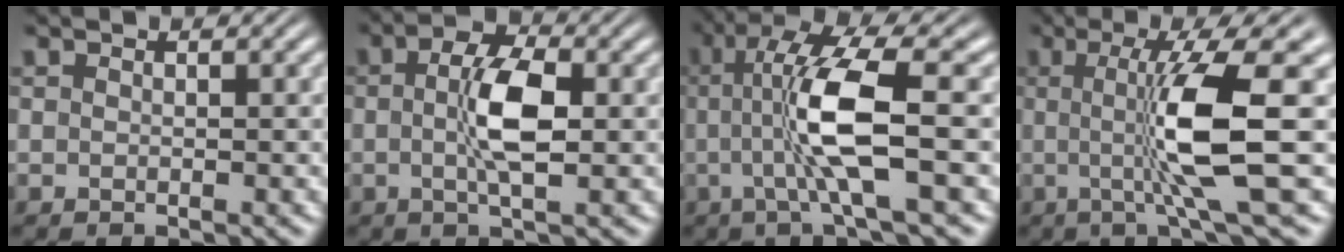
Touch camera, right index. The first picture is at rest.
{"total": 4.7, "force": [-0.1, 1.3, 4.5], "torque": [-0.083, -0.002, -0.006]}
{"total": 7.5, "force": [1.2, 1.7, 7.3], "torque": [-0.136, 0.001, 0.017]}
{"total": 7.5, "force": [0.5, 0.2, 7.5], "torque": [-0.134, -0.003, 0.010]}